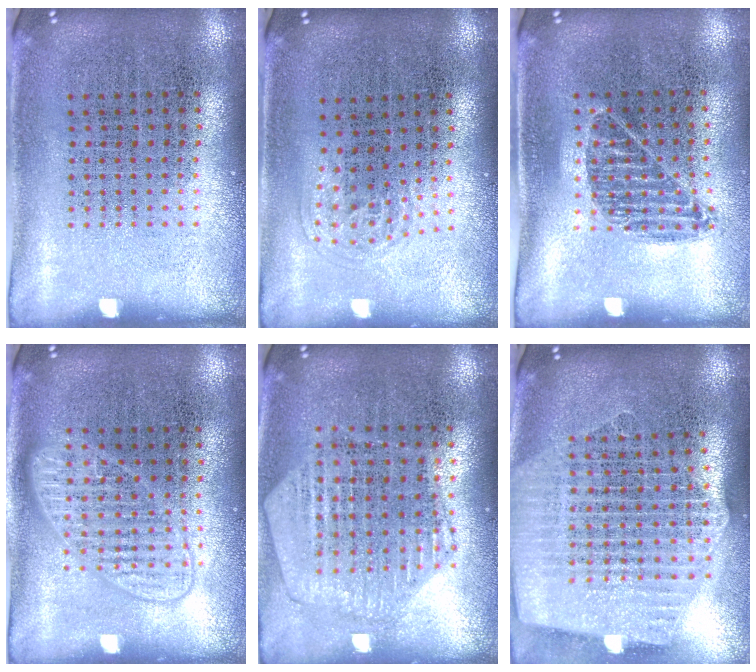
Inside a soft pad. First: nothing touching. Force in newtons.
{"total": 1.0, "press": 0.6, "slide": 0.8}
{"total": 0.9, "press": 0.8, "slide": 0.4}
{"total": 1.5, "press": 1.4, "slide": 0.3}
{"total": 1.2, "press": 1.2, "slide": 0.1}
{"total": 2.6, "press": 2.2, "slide": 1.3}